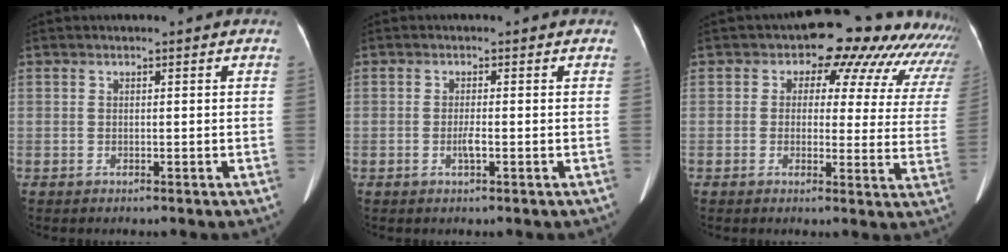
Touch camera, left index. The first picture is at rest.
{"total": 1.5, "force": [-0.4, 0.1, 1.4], "torque": [-0.028, -0.002, -0.008]}
{"total": 15.6, "force": [12.1, 6.8, 7.2], "torque": [-0.050, 0.005, 0.106]}